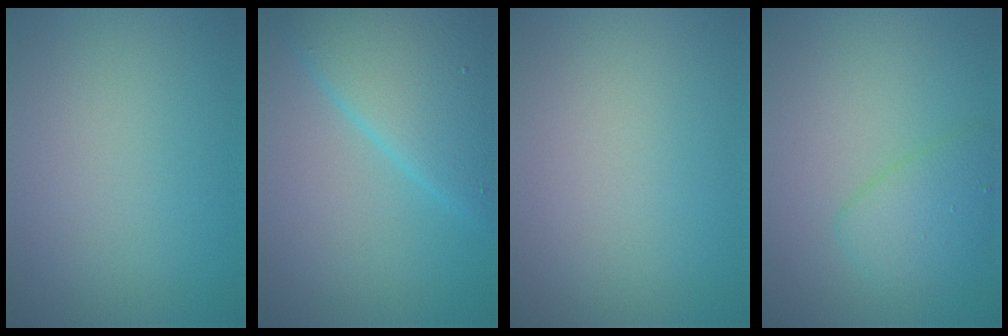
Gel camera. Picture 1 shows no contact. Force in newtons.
{"total": 7.6, "press": 7.5, "slide": 0.4}
{"total": 0.0}
{"total": 2.8, "press": 2.8, "slide": 0.1}